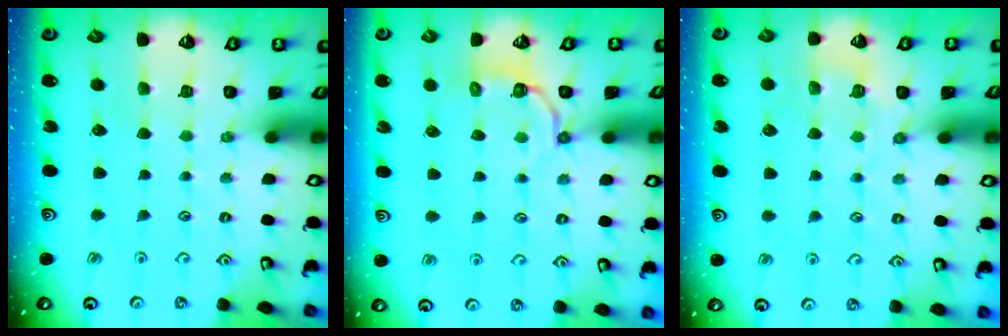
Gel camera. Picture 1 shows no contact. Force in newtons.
{"total": 4.1, "press": 3.6, "slide": 1.9}
{"total": 4.9, "press": 4.8, "slide": 1.3}